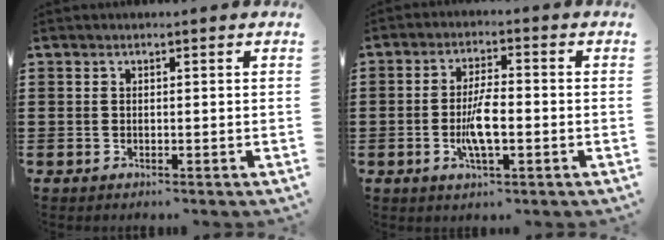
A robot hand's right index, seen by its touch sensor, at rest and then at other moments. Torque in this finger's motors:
{"motor_torque": [1.55, 0.59, 0.75, 0.18]}